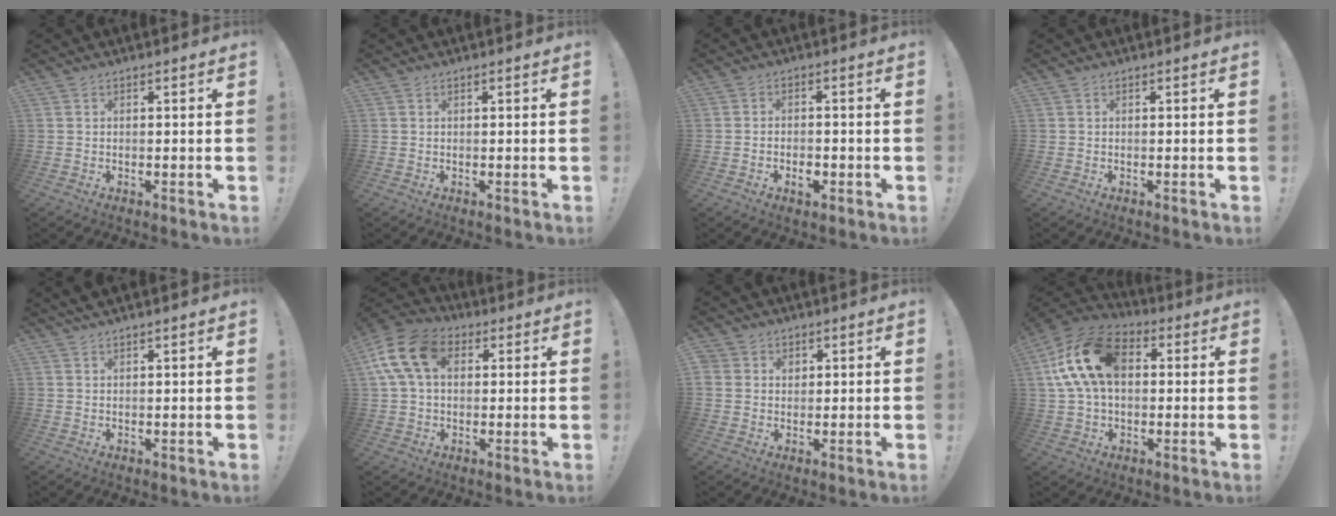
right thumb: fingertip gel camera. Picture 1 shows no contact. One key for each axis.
{"total": 0.0}
{"total": 3.6, "fx": -1.8, "fy": 2.2, "fz": 2.2, "tx": -0.020, "ty": 0.007, "tz": -0.031}
{"total": 0.0}
{"total": 1.9, "fx": 1.7, "fy": -0.1, "fz": 0.9, "tx": -0.018, "ty": -0.005, "tz": 0.030}
{"total": 14.9, "fx": 4.2, "fy": 10.0, "fz": 10.2, "tx": -0.199, "ty": 0.004, "tz": 0.082}
{"total": 3.1, "fx": 1.4, "fy": 2.8, "fz": 0.6, "tx": -0.014, "ty": -0.003, "tz": 0.027}
{"total": 18.5, "fx": 3.7, "fy": 12.3, "fz": 13.3, "tx": -0.240, "ty": 0.008, "tz": 0.070}